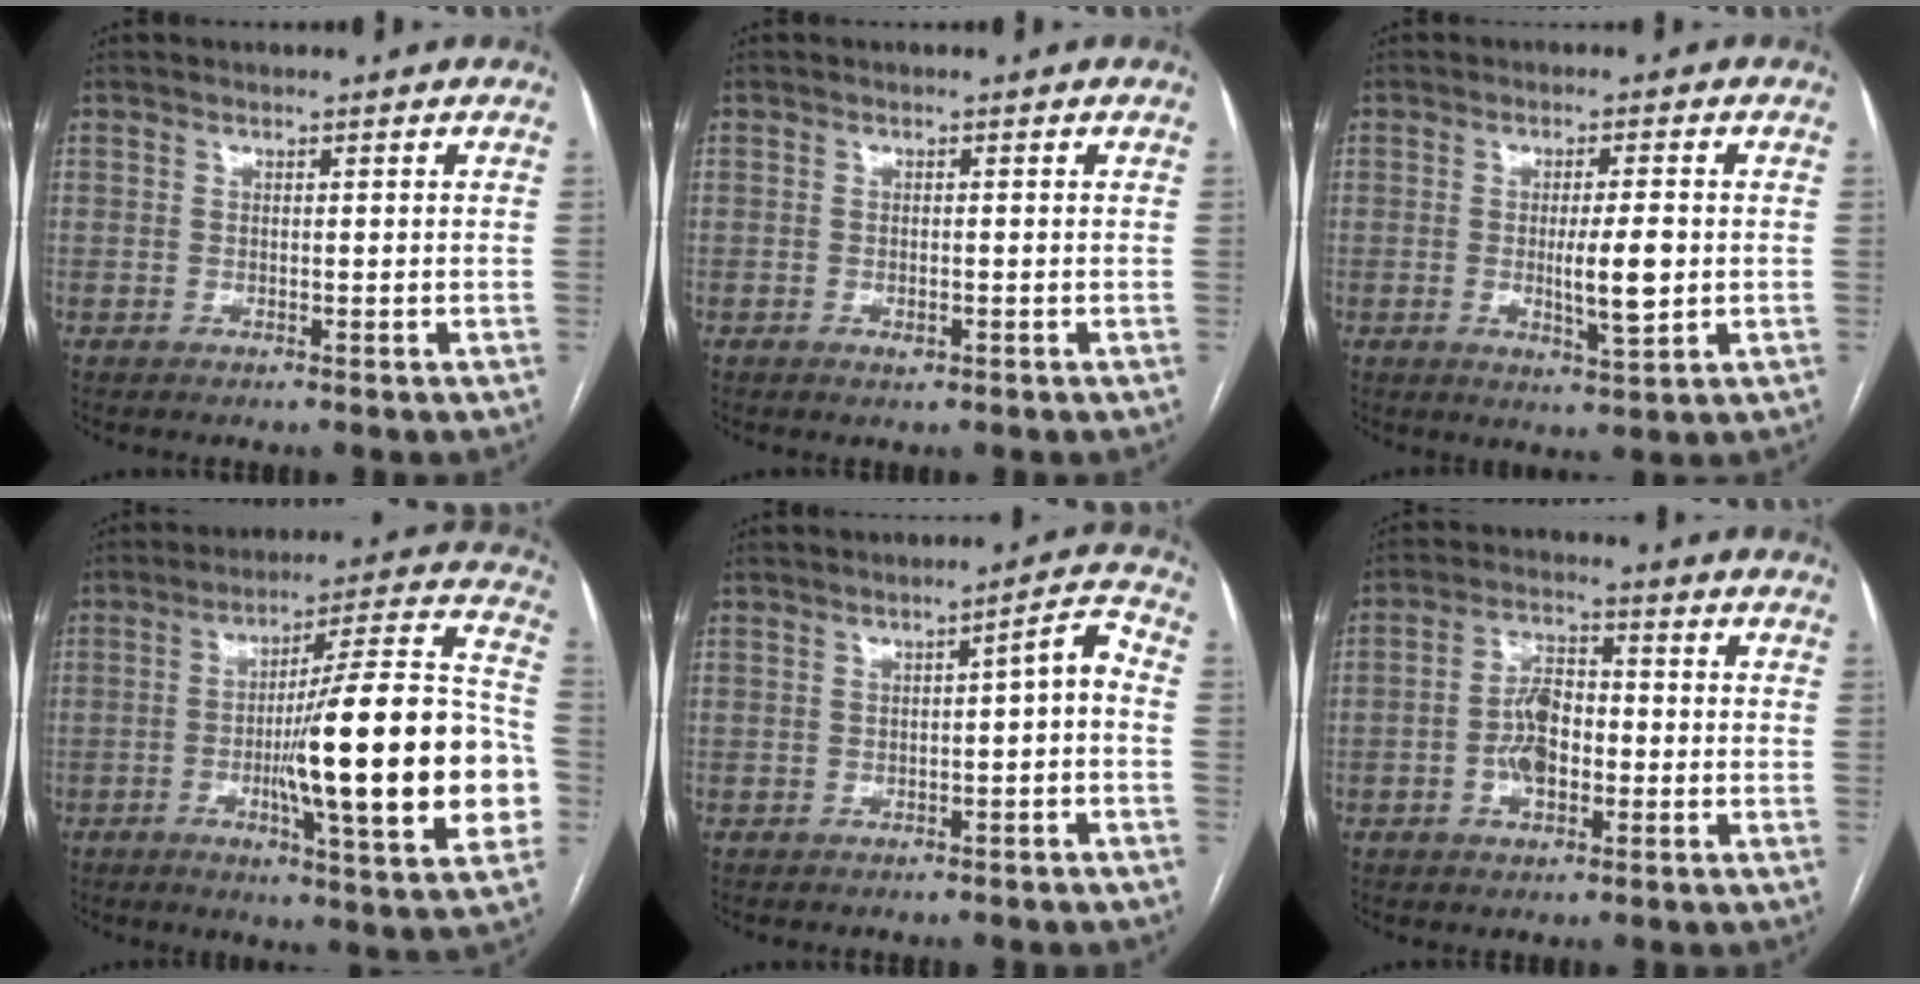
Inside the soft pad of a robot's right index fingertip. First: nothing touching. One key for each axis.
{"total": 1.0, "fx": -0.5, "fy": 0.4, "fz": 0.8, "tx": -0.014, "ty": -0.001, "tz": -0.005}
{"total": 6.0, "fx": -0.5, "fy": 0.9, "fz": 5.9, "tx": -0.099, "ty": -0.009, "tz": -0.005}
{"total": 25.3, "fx": -4.5, "fy": 2.5, "fz": 24.8, "tx": -0.300, "ty": 0.013, "tz": -0.067}
{"total": 4.1, "fx": -1.3, "fy": 0.6, "fz": 3.9, "tx": -0.049, "ty": 0.018, "tz": -0.018}
{"total": 6.5, "fx": -1.7, "fy": 3.4, "fz": 5.2, "tx": -0.106, "ty": 0.013, "tz": -0.033}